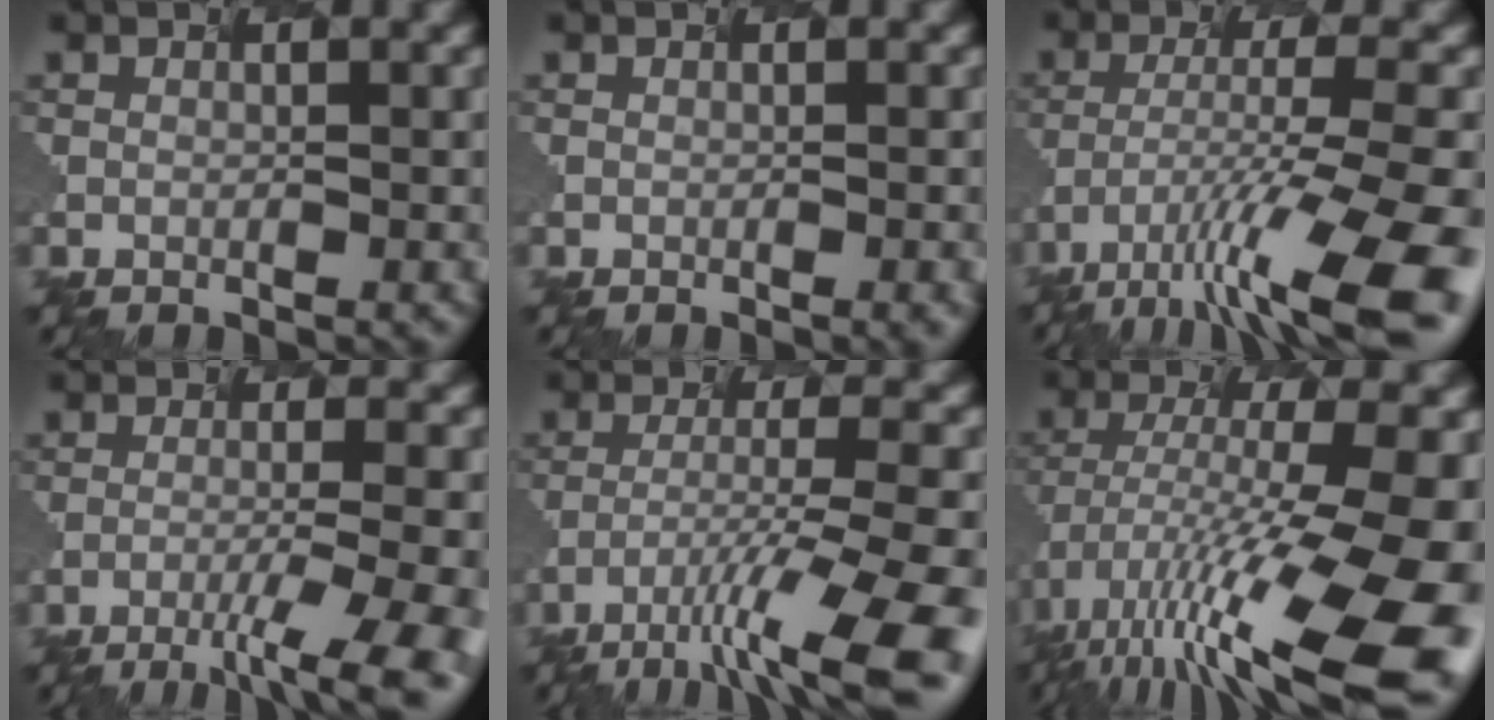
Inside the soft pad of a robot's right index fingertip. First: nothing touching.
{"total": 1.4, "force": [-0.5, 0.4, 1.2], "torque": [-0.008, 0.009, 0.002]}
{"total": 11.5, "force": [-8.3, 1.2, 7.9], "torque": [-0.164, -0.008, -0.112]}
{"total": 7.1, "force": [-4.2, 1.0, 5.6], "torque": [-0.098, -0.007, -0.036]}
{"total": 10.4, "force": [-7.2, 0.8, 7.4], "torque": [-0.143, -0.007, -0.094]}
{"total": 14.7, "force": [-7.2, 3.8, 12.3], "torque": [-0.243, -0.012, -0.094]}